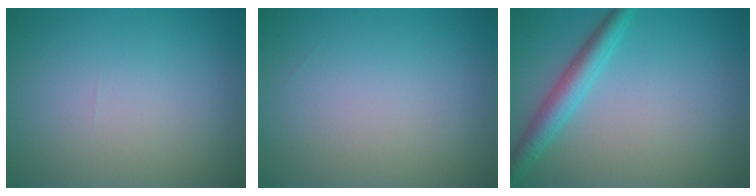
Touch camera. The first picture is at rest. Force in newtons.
{"total": 0.0}
{"total": 3.1, "press": 3.1, "slide": 0.2}